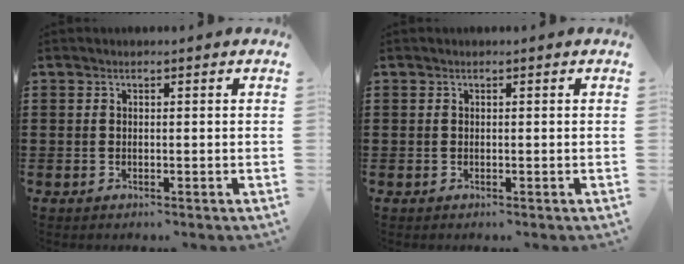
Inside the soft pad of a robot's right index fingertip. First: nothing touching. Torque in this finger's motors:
{"motor_torque": [0.14, 0.70, 0.00, 0.00]}